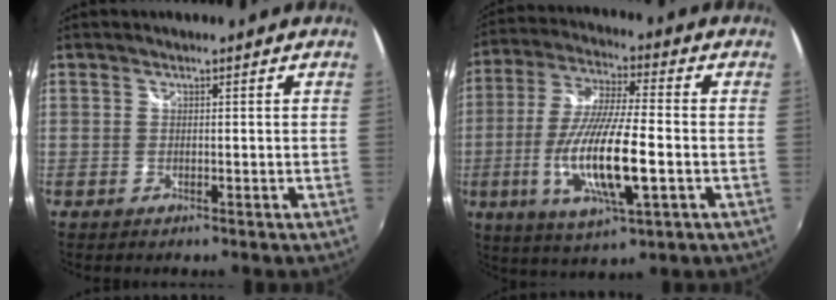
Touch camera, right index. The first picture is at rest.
{"total": 16.4, "force": [-4.1, 3.1, 15.5], "torque": [-0.311, -0.021, -0.073]}